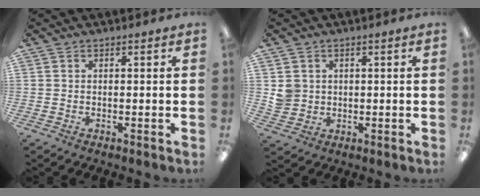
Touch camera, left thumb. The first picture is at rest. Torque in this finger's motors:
{"motor_torque": [0.05, 0.40, 0.26, -0.40, 0.00]}